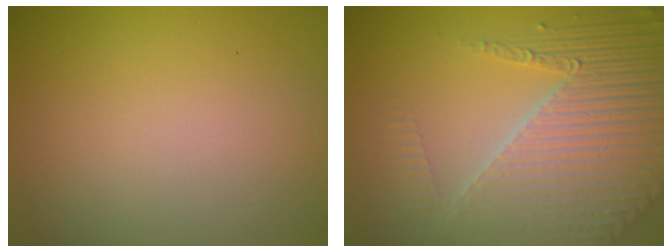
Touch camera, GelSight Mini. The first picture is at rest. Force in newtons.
{"total": 7.0, "press": 5.4, "slide": 4.4}